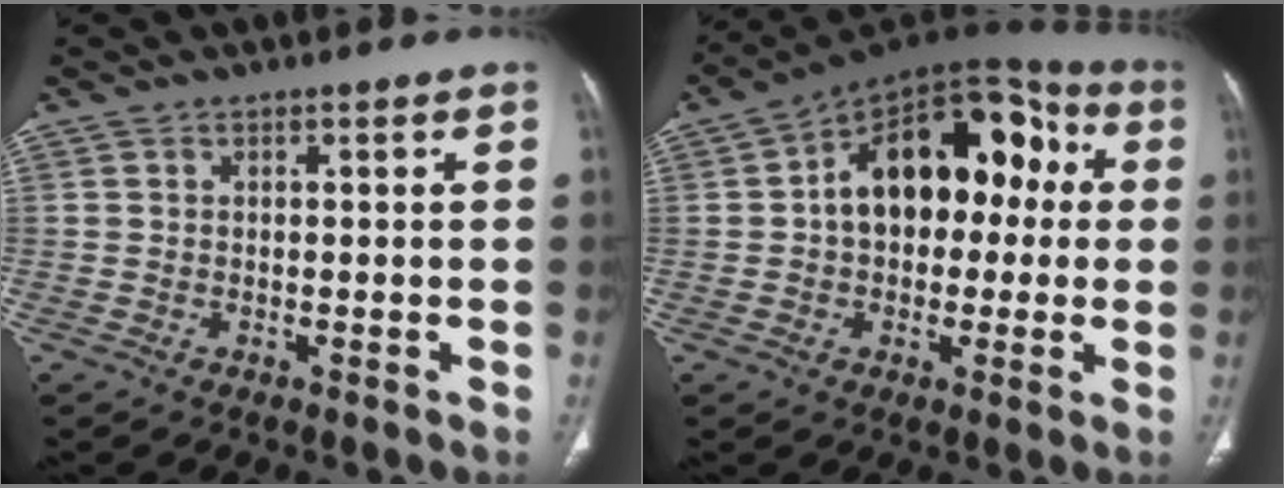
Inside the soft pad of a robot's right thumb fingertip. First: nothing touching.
{"total": 19.7, "force": [2.3, 12.6, 14.9], "torque": [-0.178, 0.049, 0.027]}